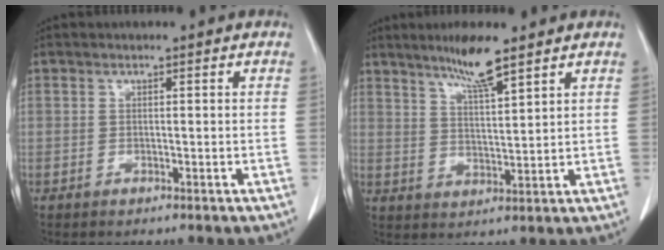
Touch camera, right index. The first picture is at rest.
{"total": 6.8, "force": [5.0, 0.1, 4.6], "torque": [-0.088, -0.003, 0.092]}